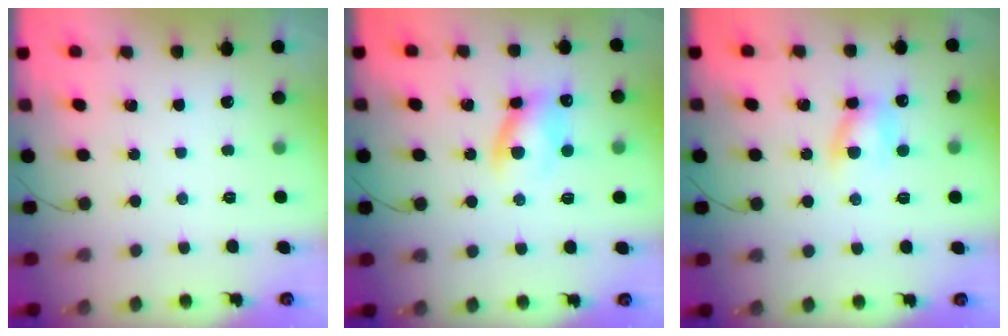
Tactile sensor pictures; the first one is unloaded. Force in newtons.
{"total": 9.3, "press": 9.2, "slide": 1.6}
{"total": 7.0, "press": 6.8, "slide": 1.6}